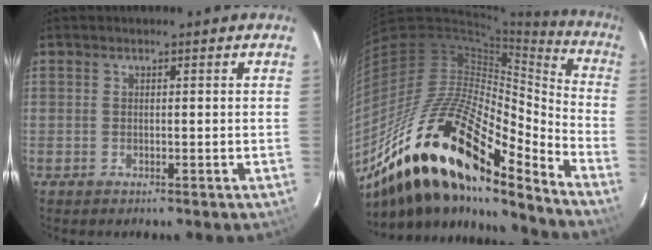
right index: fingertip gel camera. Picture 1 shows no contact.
{"total": 28.4, "force": [-17.8, 8.7, 20.3], "torque": [-0.364, -0.040, -0.320]}